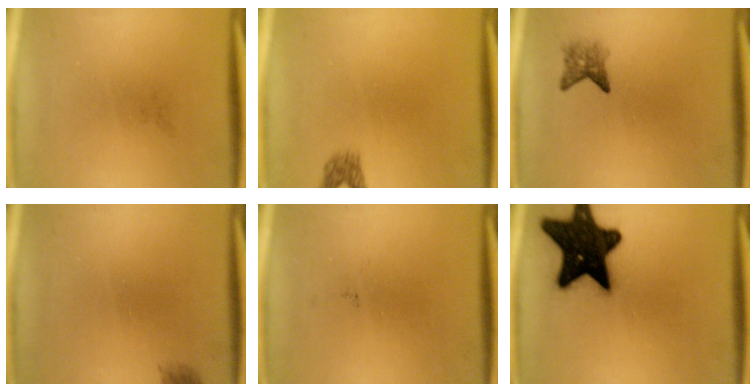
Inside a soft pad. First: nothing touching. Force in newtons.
{"total": 1.6}
{"total": 2.2}
{"total": 1.1}
{"total": 0.0}
{"total": 19.9}